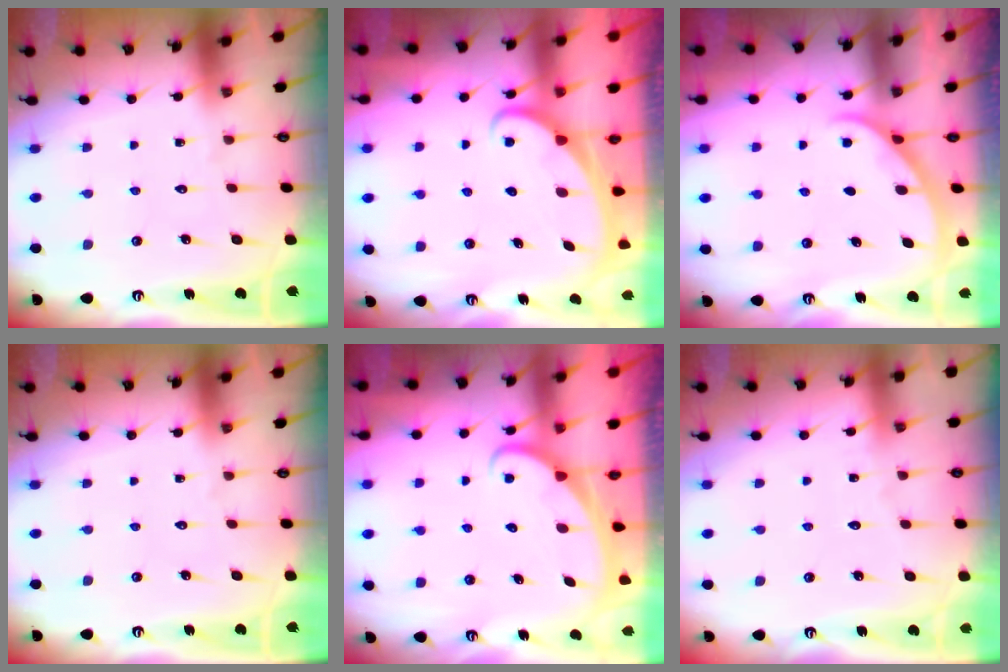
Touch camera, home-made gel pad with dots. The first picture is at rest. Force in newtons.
{"total": 2.1, "press": 2.1, "slide": 0.1}
{"total": 2.4, "press": 2.3, "slide": 0.3}
{"total": 0.0}
{"total": 2.1, "press": 2.1, "slide": 0.2}
{"total": 2.4, "press": 2.4, "slide": 0.3}